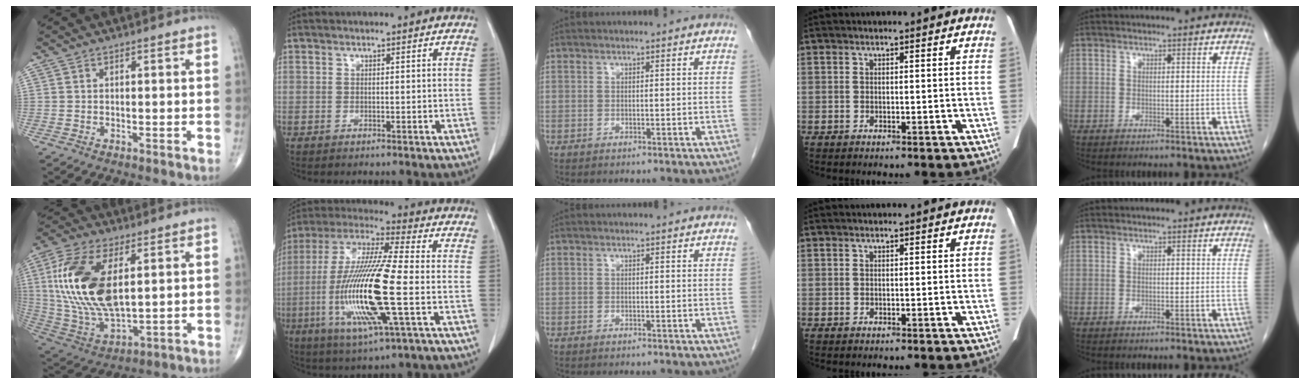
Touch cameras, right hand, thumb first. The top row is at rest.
{"thumb": {"total": 20.5, "force": [4.4, 10.2, 17.3], "torque": [-0.358, -0.021, 0.086]}, "index": {"total": 19.1, "force": [-3.6, 1.5, 18.7], "torque": [-0.393, -0.015, -0.069]}}